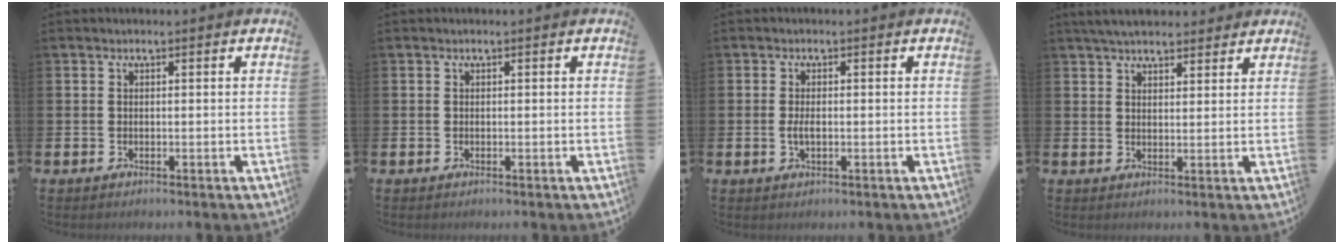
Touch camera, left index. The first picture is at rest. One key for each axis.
{"total": 0.0}
{"total": 1.9, "fx": -0.2, "fy": 0.9, "fz": 1.7, "tx": -0.026, "ty": -0.001, "tz": -0.006}
{"total": 4.4, "fx": 4.1, "fy": 1.2, "fz": 1.0, "tx": -0.024, "ty": -0.010, "tz": 0.077}